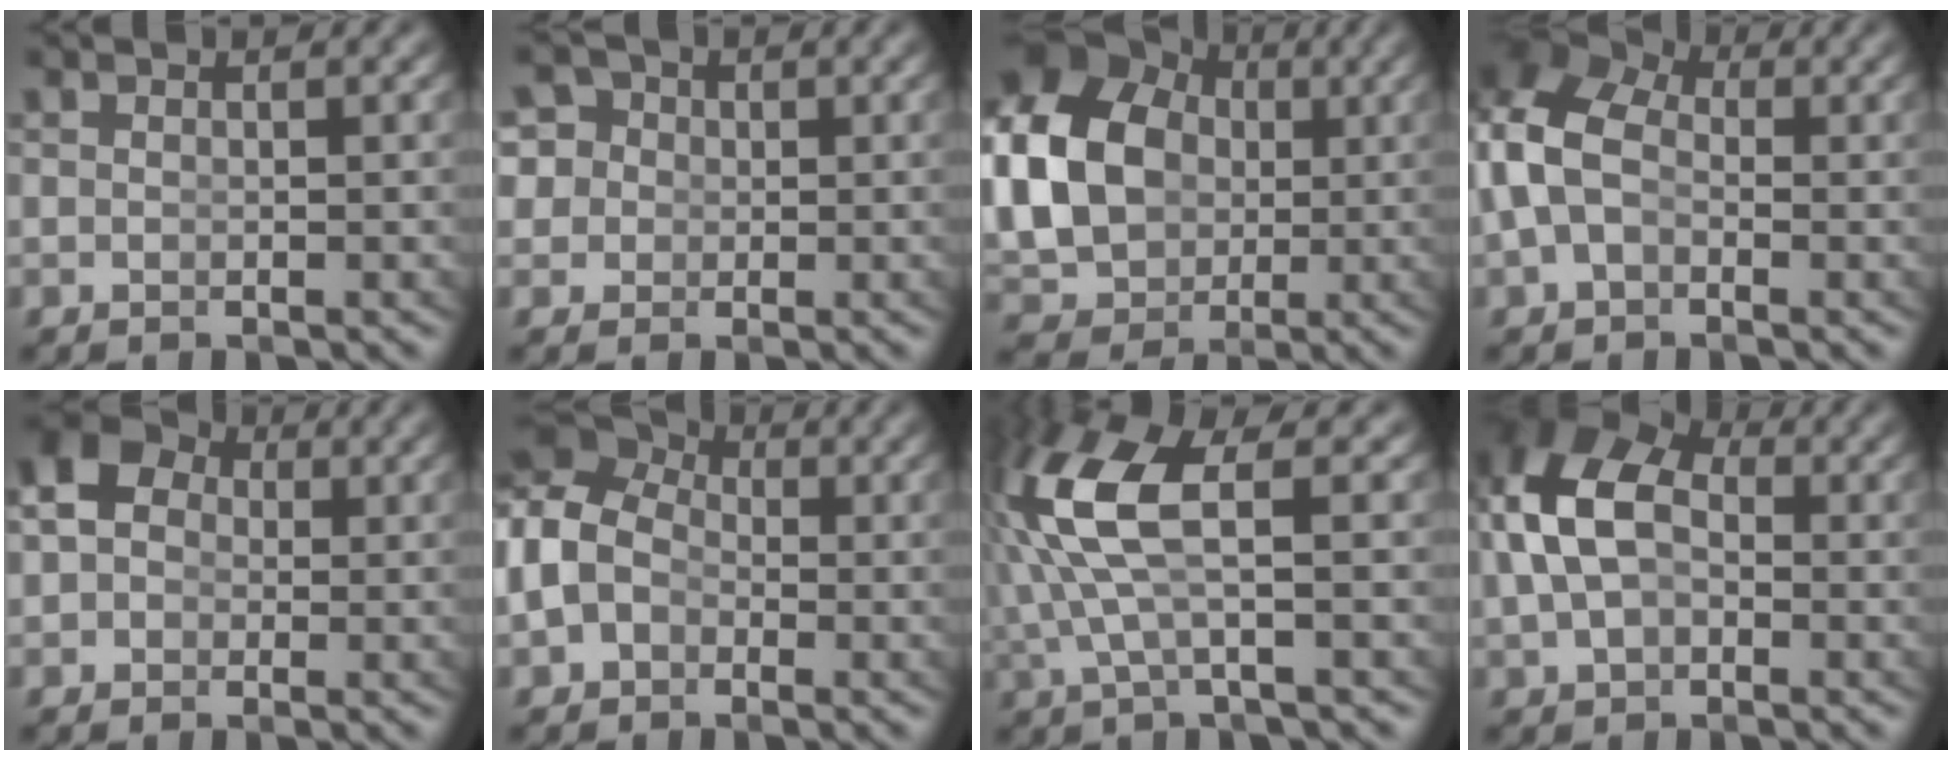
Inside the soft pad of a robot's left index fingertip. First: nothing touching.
{"total": 7.2, "force": [1.3, 6.4, 3.1], "torque": [-0.079, -0.013, 0.018]}
{"total": 12.9, "force": [1.1, 10.5, 7.3], "torque": [-0.170, -0.038, 0.037]}
{"total": 8.5, "force": [0.9, 6.9, 5.0], "torque": [-0.111, -0.009, 0.010]}
{"total": 10.0, "force": [3.1, 8.2, 4.8], "torque": [-0.074, 0.018, 0.024]}
{"total": 8.3, "force": [0.9, 6.9, 4.4], "torque": [-0.107, -0.006, 0.012]}
{"total": 7.2, "force": [1.4, 2.4, 6.6], "torque": [-0.156, -0.004, 0.031]}
{"total": 9.5, "force": [1.9, 7.0, 6.1], "torque": [-0.129, 0.004, 0.023]}